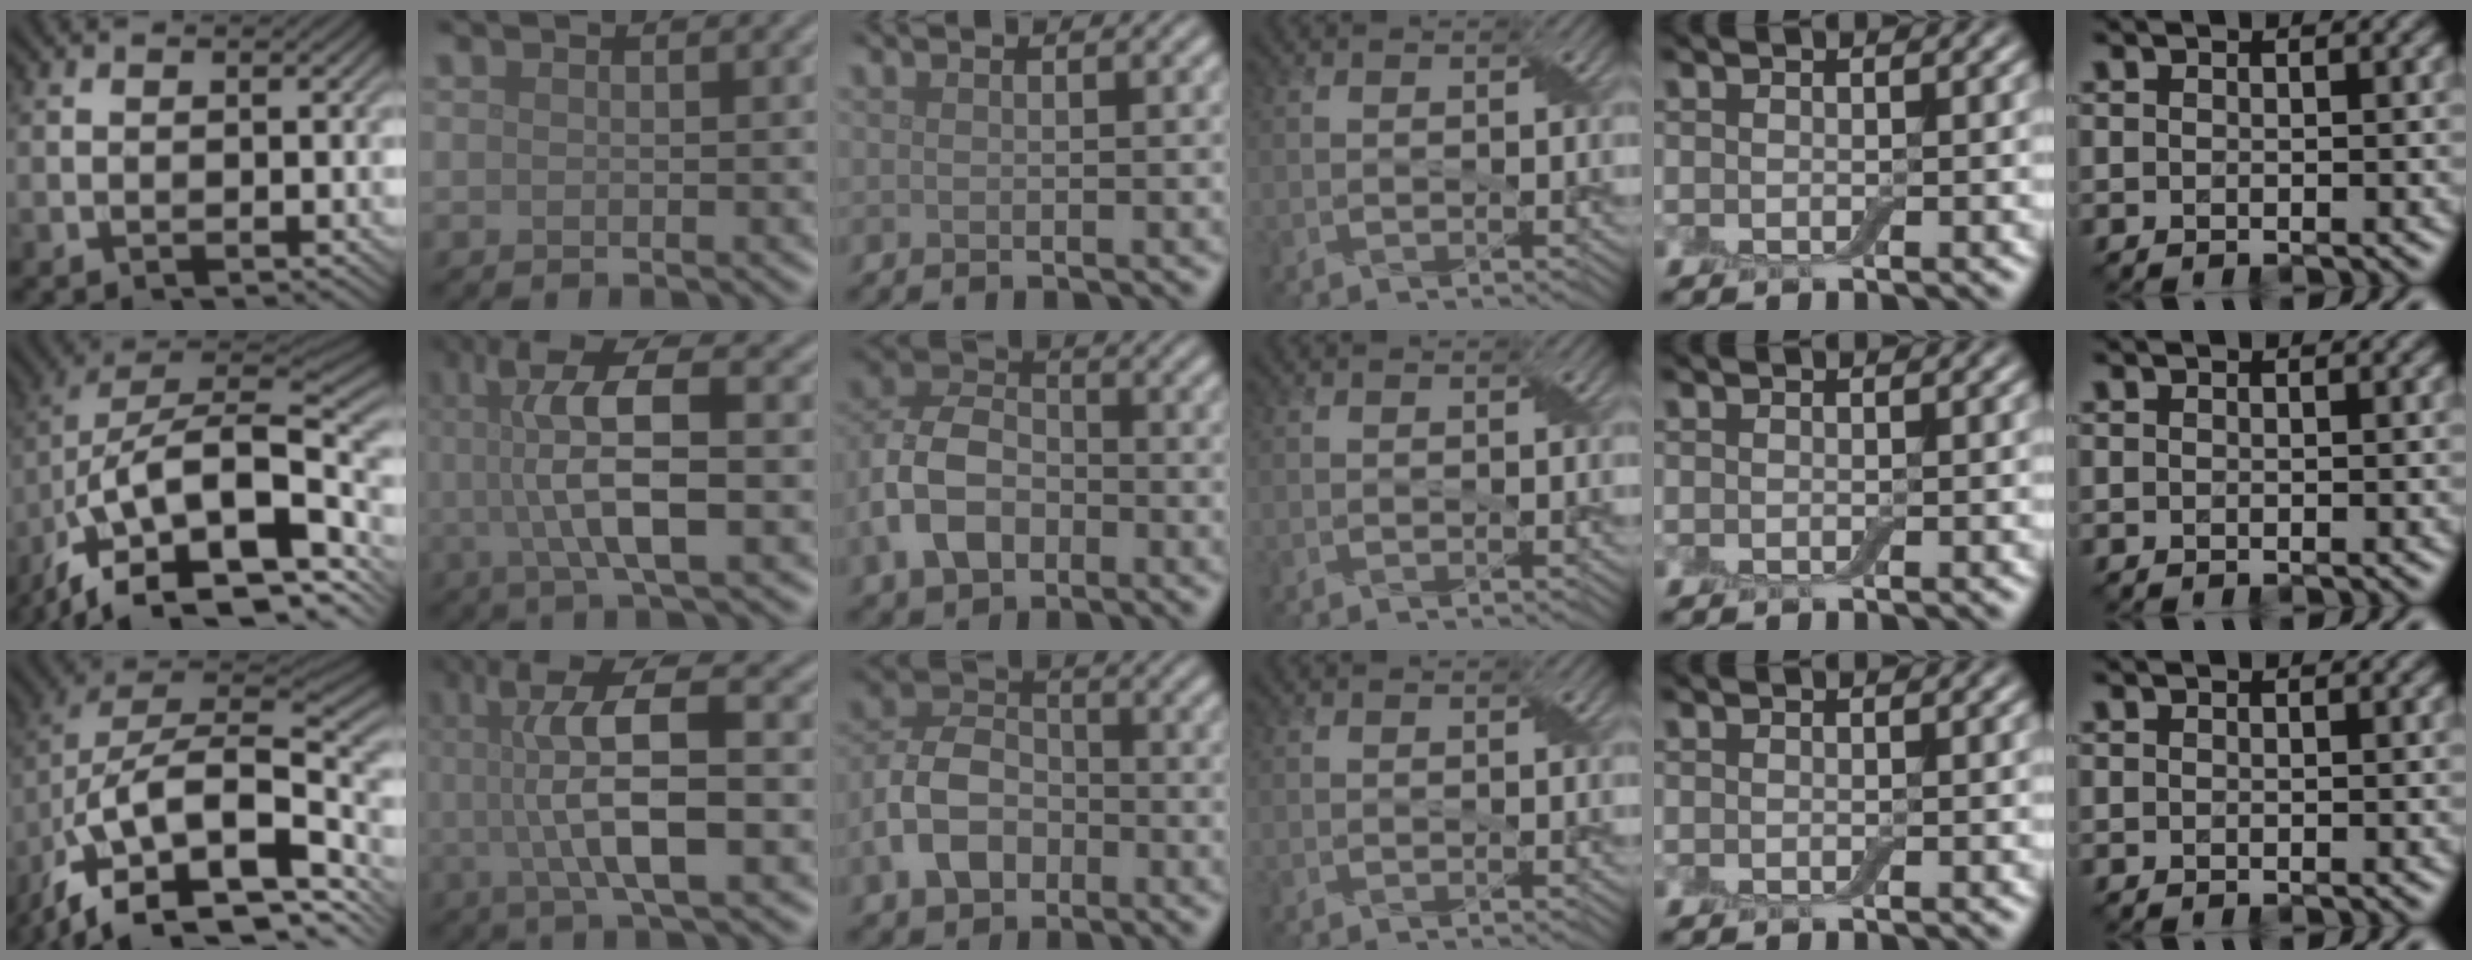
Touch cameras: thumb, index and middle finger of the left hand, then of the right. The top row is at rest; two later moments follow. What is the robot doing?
{"motion": "wrap", "object": "adhesive wrap"}